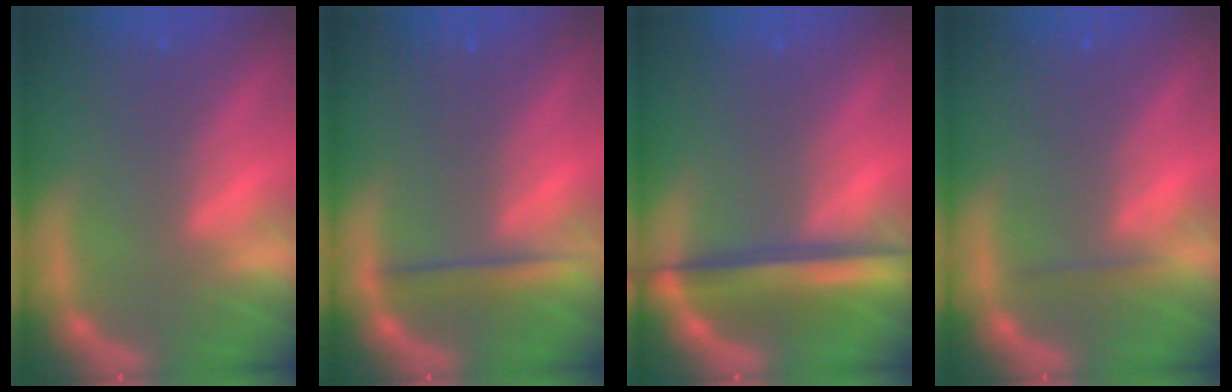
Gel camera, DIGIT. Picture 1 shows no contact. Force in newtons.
{"total": 2.5}
{"total": 6.0}
{"total": 0.9}